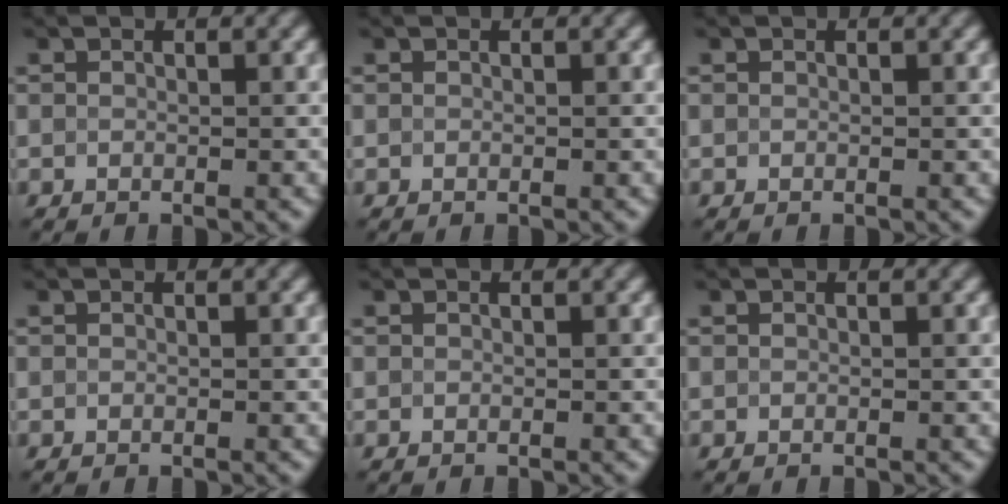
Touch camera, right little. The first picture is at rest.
{"total": 0.0}
{"total": 0.0}
{"total": 0.0}
{"total": 0.0}
{"total": 0.0}